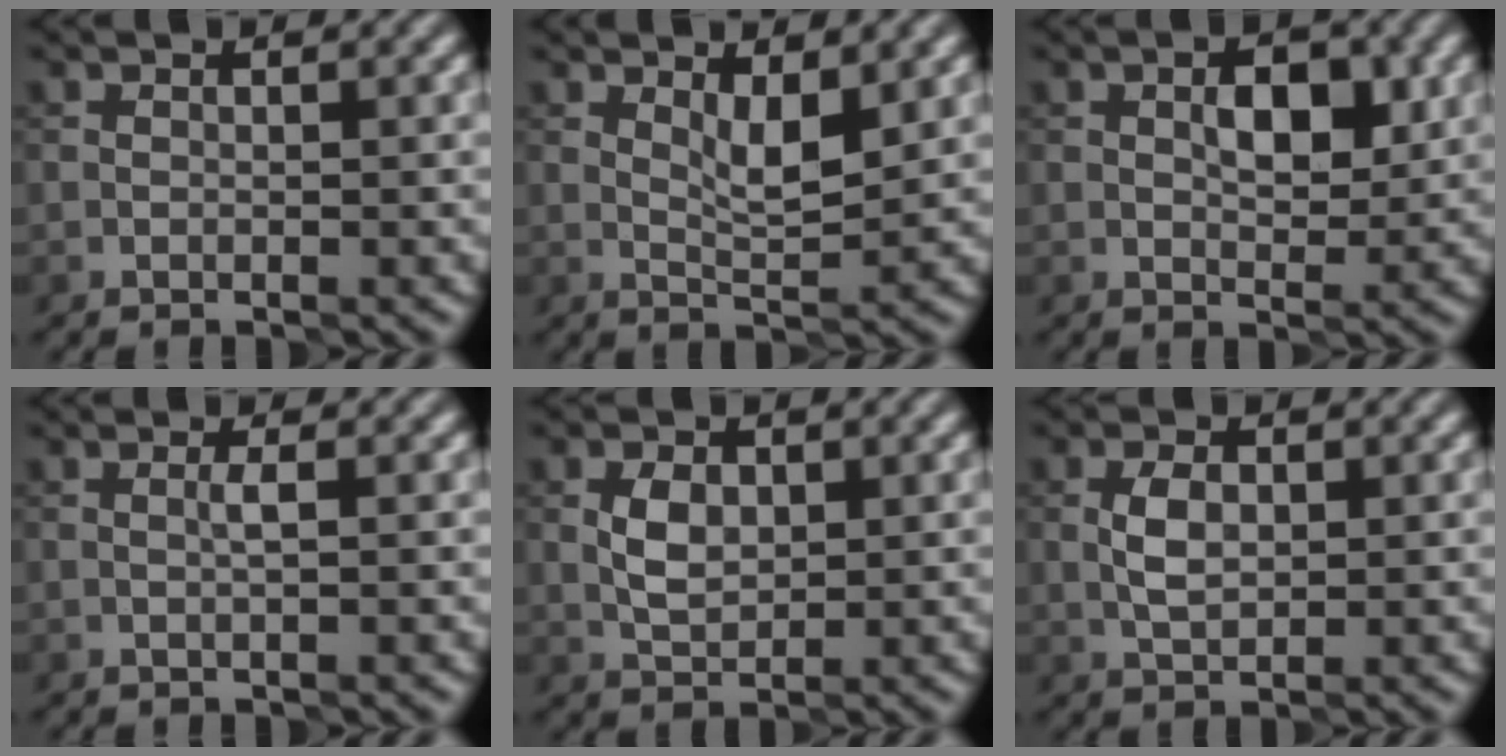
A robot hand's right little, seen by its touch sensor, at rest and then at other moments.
{"total": 3.0, "force": [1.2, 1.0, 2.6], "torque": [-0.051, -0.001, 0.025]}
{"total": 3.5, "force": [0.6, 1.7, 3.0], "torque": [-0.047, 0.004, 0.012]}
{"total": 0.8, "force": [0.3, -0.2, 0.7], "torque": [-0.008, 0.004, 0.007]}
{"total": 2.5, "force": [0.6, 1.6, 1.8], "torque": [-0.036, 0.005, 0.014]}
{"total": 2.4, "force": [0.4, 1.4, 1.9], "torque": [-0.038, 0.005, 0.010]}